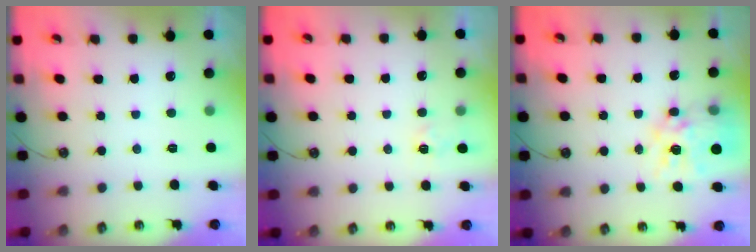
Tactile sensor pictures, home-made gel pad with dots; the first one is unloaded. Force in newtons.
{"total": 3.8, "press": 3.7, "slide": 0.5}
{"total": 14.3, "press": 14.3, "slide": 1.3}